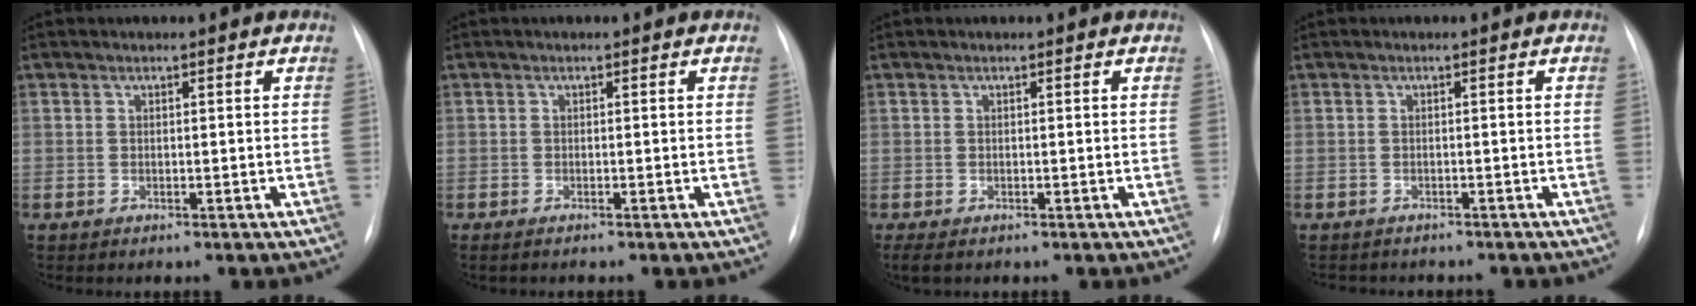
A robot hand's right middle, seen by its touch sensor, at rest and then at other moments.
{"total": 1.2, "force": [-0.9, 0.0, 0.7], "torque": [-0.012, -0.002, -0.012]}
{"total": 2.4, "force": [-1.5, 0.9, 1.5], "torque": [-0.024, -0.007, -0.020]}
{"total": 4.6, "force": [-4.1, 1.5, 1.3], "torque": [-0.014, 0.001, -0.048]}